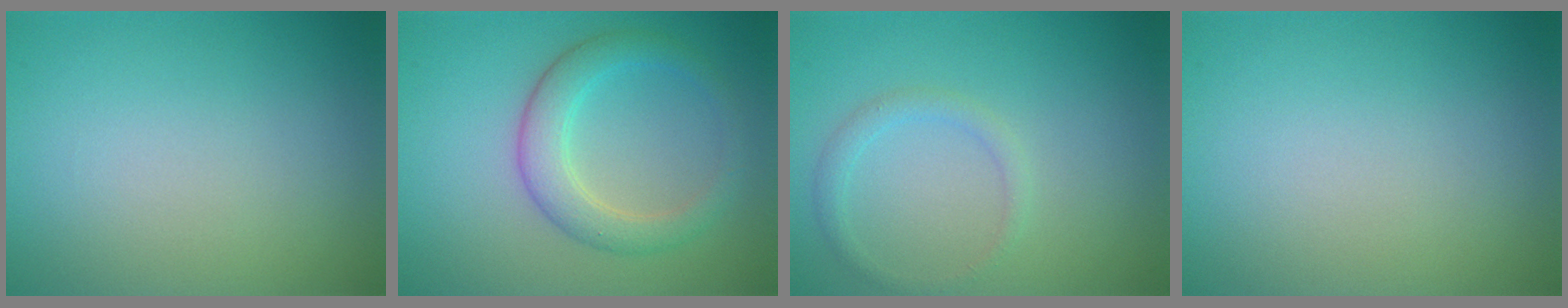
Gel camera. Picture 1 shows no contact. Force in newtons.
{"total": 3.6, "press": 3.6, "slide": 0.1}
{"total": 1.4, "press": 1.4, "slide": 0.0}
{"total": 0.0}